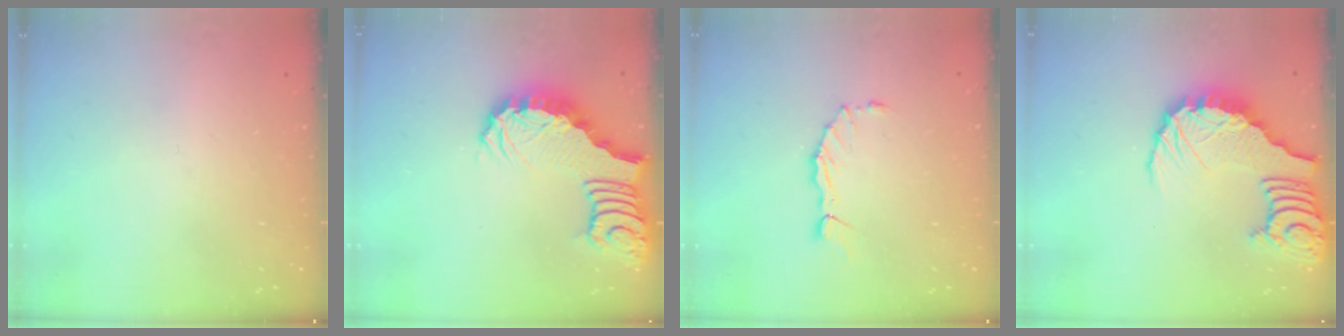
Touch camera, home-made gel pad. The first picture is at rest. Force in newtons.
{"total": 3.4, "press": 3.3, "slide": 0.8}
{"total": 1.7, "press": 1.6, "slide": 0.1}
{"total": 11.0, "press": 10.9, "slide": 1.7}